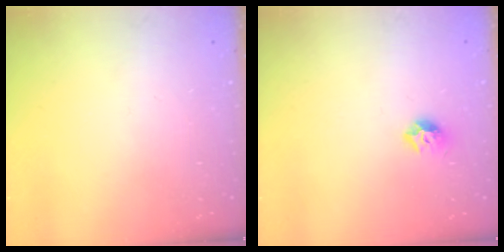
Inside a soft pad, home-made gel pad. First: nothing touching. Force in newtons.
{"total": 7.9, "press": 7.9, "slide": 0.7}